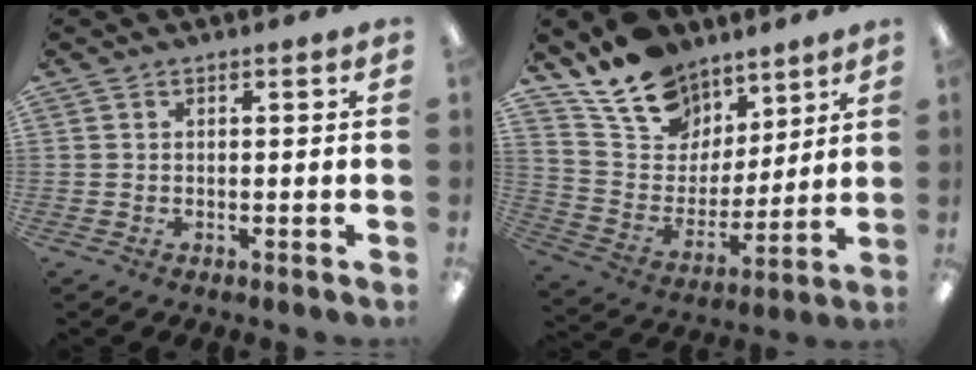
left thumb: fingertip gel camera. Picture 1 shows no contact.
{"total": 16.5, "force": [12.3, 10.0, 4.7], "torque": [-0.097, -0.082, 0.235]}